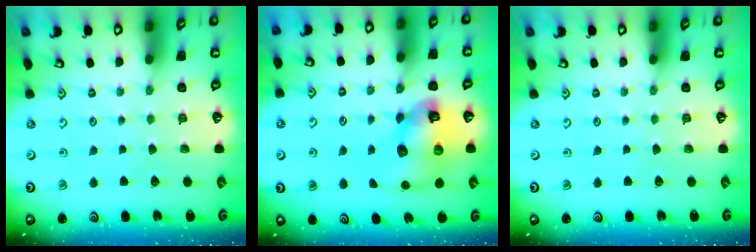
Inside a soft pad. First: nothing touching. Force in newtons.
{"total": 12.6, "press": 12.5, "slide": 1.7}
{"total": 0.0}